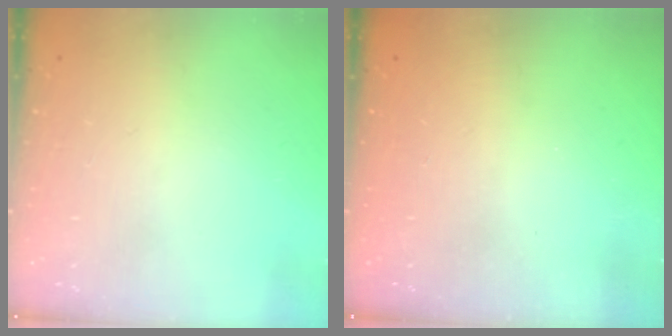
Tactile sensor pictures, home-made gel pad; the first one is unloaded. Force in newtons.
{"total": 2.3, "press": 2.2, "slide": 0.7}